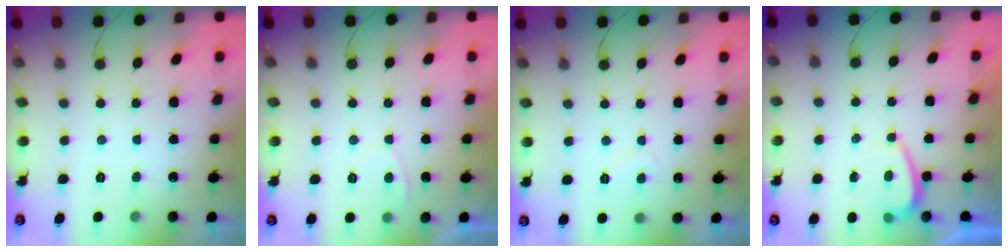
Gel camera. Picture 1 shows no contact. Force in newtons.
{"total": 1.0, "press": 0.8, "slide": 0.5}
{"total": 1.9, "press": 1.8, "slide": 0.6}
{"total": 0.6, "press": 0.3, "slide": 0.5}